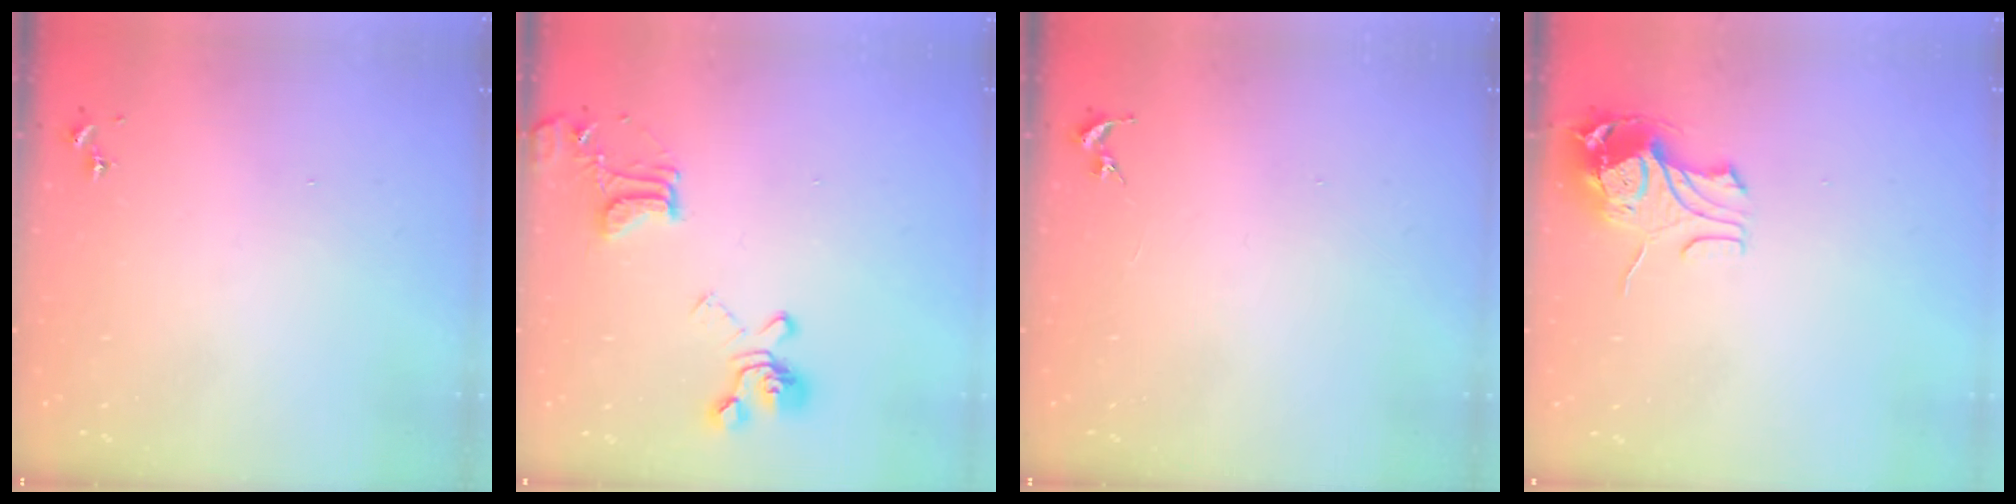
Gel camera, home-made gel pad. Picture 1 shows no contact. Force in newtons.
{"total": 17.3, "press": 17.2, "slide": 1.8}
{"total": 0.0}
{"total": 10.8, "press": 10.8, "slide": 1.2}